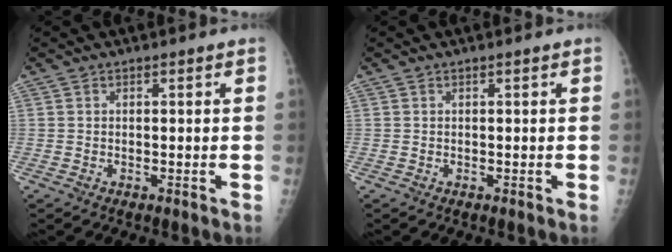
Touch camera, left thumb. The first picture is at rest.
{"total": 0.0}